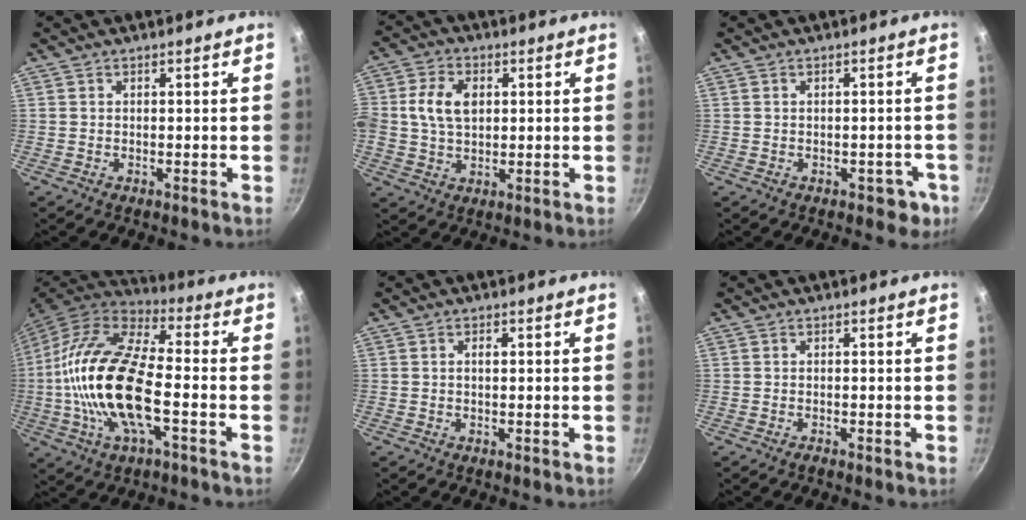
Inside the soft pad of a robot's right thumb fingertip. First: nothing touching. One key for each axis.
{"total": 8.6, "fx": 1.4, "fy": 5.9, "fz": 6.1, "tx": -0.106, "ty": 0.011, "tz": 0.021}
{"total": 3.7, "fx": -1.4, "fy": 2.5, "fz": 2.4, "tx": -0.005, "ty": 0.021, "tz": -0.002}
{"total": 19.7, "fx": -3.2, "fy": 7.8, "fz": 17.8, "tx": -0.346, "ty": 0.033, "tz": -0.076}
{"total": 1.2, "fx": 0.1, "fy": 0.6, "fz": 1.0, "tx": -0.014, "ty": 0.004, "tz": 0.000}
{"total": 0.7, "fx": -0.6, "fy": 0.1, "fz": 0.4, "tx": -0.013, "ty": 0.005, "tz": -0.011}